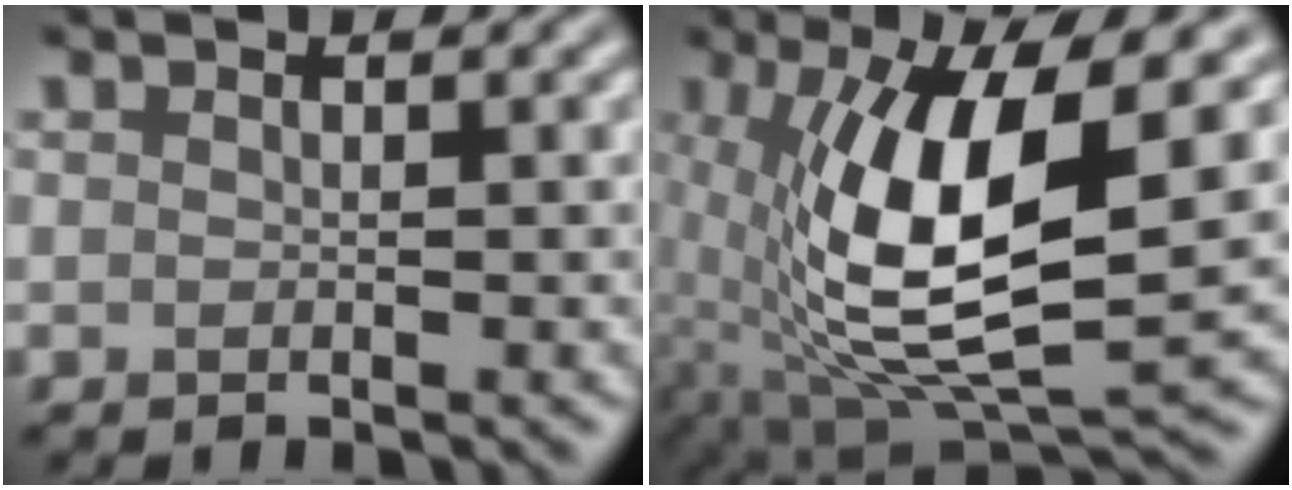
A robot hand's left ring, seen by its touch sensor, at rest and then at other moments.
{"total": 12.2, "force": [1.0, 4.3, 11.4], "torque": [-0.219, -0.014, 0.022]}